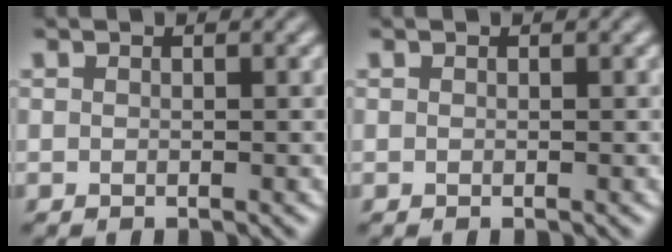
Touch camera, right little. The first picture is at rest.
{"total": 0.0}